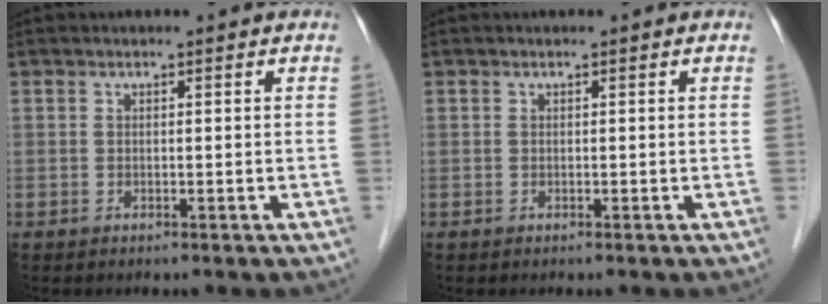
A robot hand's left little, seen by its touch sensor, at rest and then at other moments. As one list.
[{"total": 0.0}]